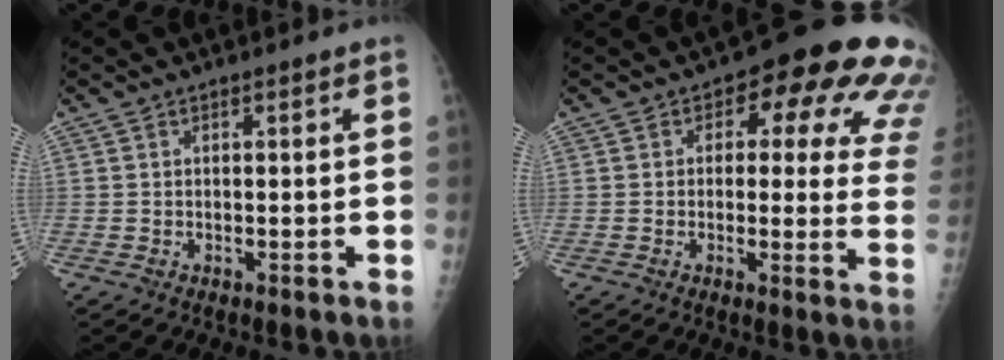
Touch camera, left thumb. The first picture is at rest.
{"total": 17.7, "force": [7.4, 9.1, 13.2], "torque": [-0.098, -0.013, 0.067]}